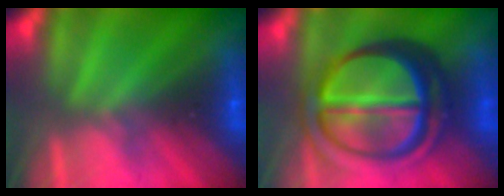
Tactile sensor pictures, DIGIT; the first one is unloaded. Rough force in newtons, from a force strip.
{"total": 7.0}